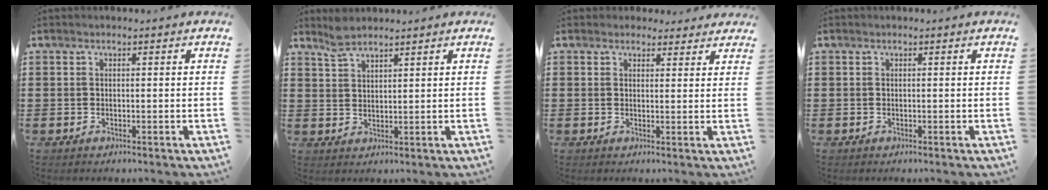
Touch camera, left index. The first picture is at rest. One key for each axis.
{"total": 3.2, "fx": 2.9, "fy": 0.9, "fz": 1.1, "tx": -0.029, "ty": -0.001, "tz": 0.055}
{"total": 2.5, "fx": 2.2, "fy": 1.2, "fz": 0.2, "tx": -0.003, "ty": -0.001, "tz": 0.040}
{"total": 0.0}